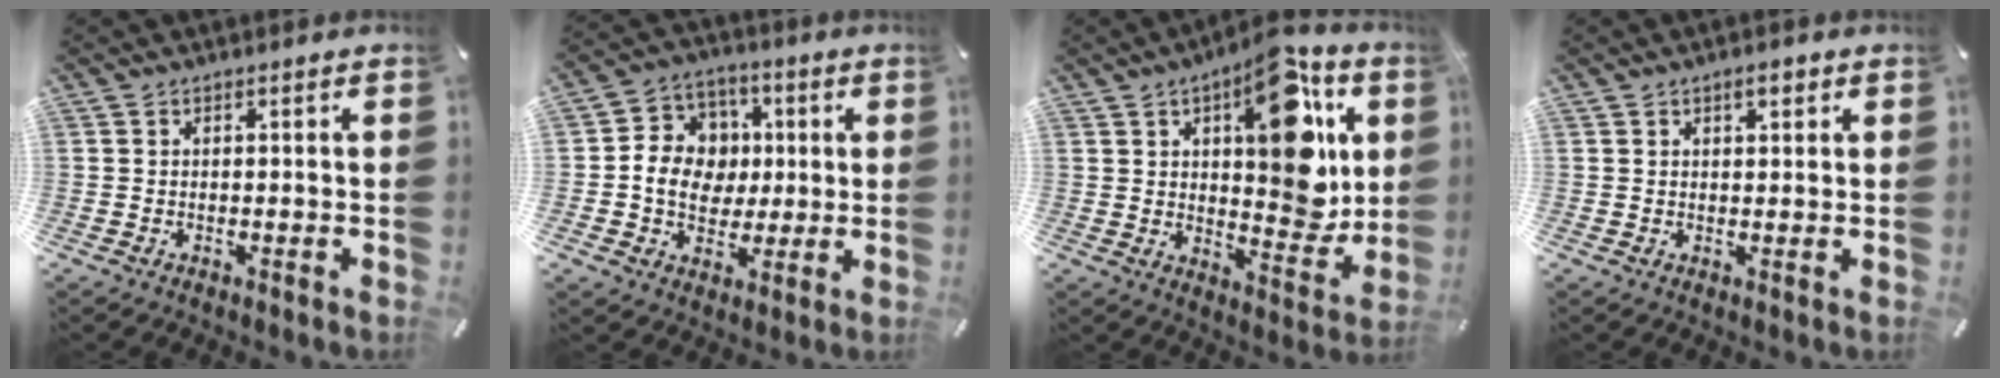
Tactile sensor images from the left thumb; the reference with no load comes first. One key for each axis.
{"total": 10.5, "fx": 0.0, "fy": 9.7, "fz": 4.2, "tx": -0.075, "ty": 0.019, "tz": 0.009}
{"total": 20.5, "fx": 8.1, "fy": 9.8, "fz": 16.0, "tx": -0.190, "ty": -0.058, "tz": 0.132}
{"total": 2.5, "fx": 1.5, "fy": 1.2, "fz": 1.6, "tx": -0.019, "ty": -0.001, "tz": 0.021}